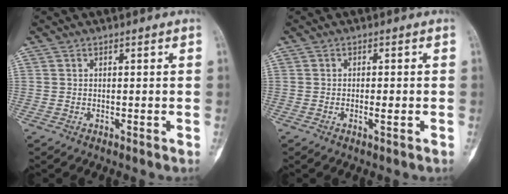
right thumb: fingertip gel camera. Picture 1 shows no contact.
{"total": 1.7, "force": [-0.5, 0.4, 1.6], "torque": [-0.030, -0.001, -0.009]}